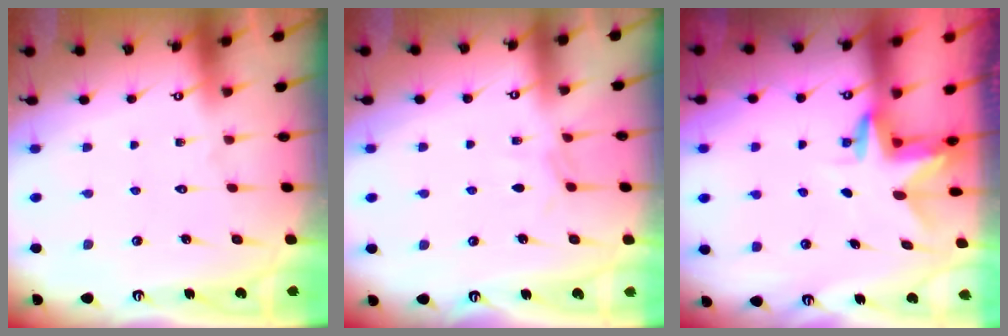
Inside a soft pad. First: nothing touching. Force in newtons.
{"total": 3.6, "press": 3.6, "slide": 0.6}
{"total": 3.0, "press": 3.0, "slide": 0.2}